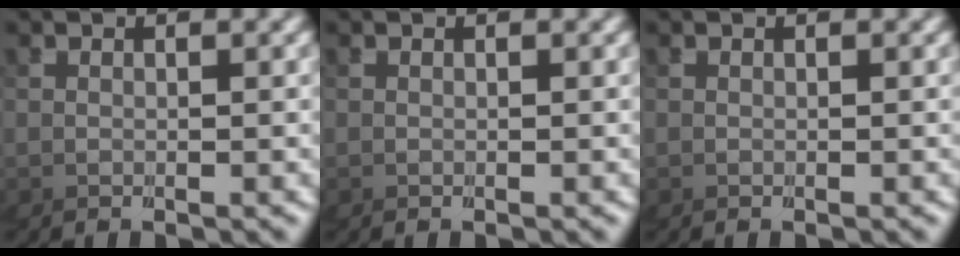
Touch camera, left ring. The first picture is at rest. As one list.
[{"total": 0.0}, {"total": 0.0}]